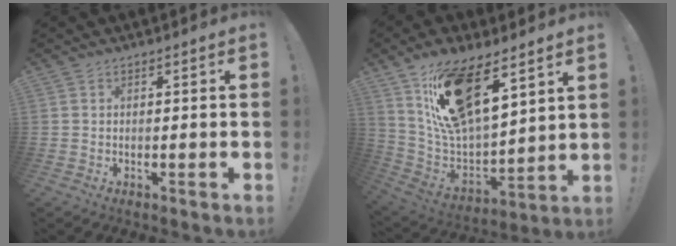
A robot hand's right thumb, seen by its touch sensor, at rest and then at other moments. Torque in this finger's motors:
{"motor_torque": [1.24, 3.77, 1.28, -0.31, 0.28]}